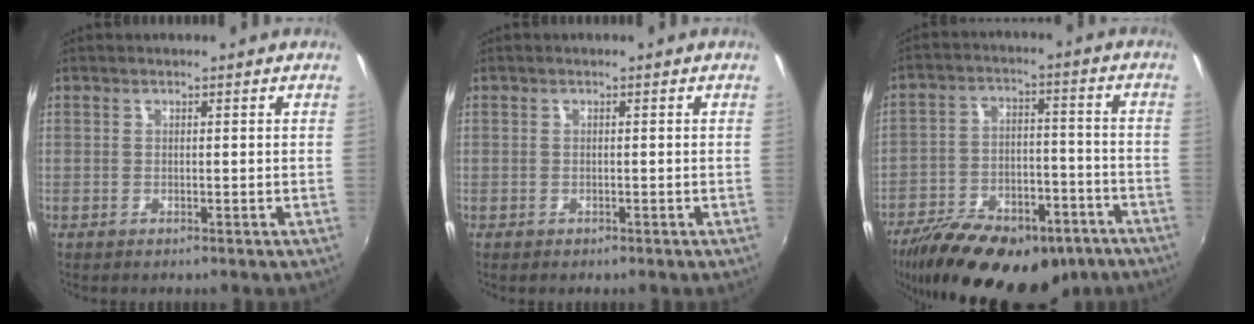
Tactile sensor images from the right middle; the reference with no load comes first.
{"total": 0.6, "force": [-0.4, 0.4, 0.1], "torque": [-0.003, -0.003, -0.007]}
{"total": 25.5, "force": [-17.9, 11.4, 14.1], "torque": [-0.269, -0.021, -0.256]}